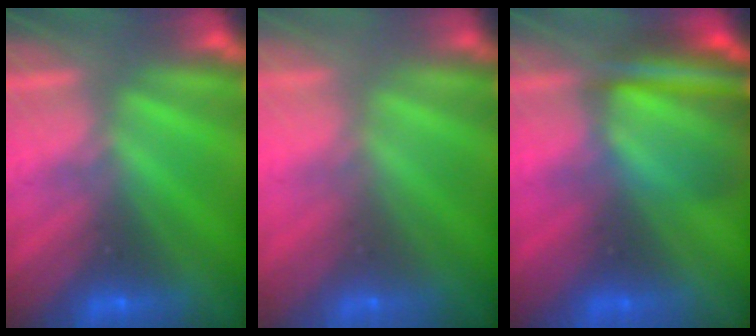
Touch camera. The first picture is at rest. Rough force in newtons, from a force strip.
{"total": 9.0}
{"total": 8.5}